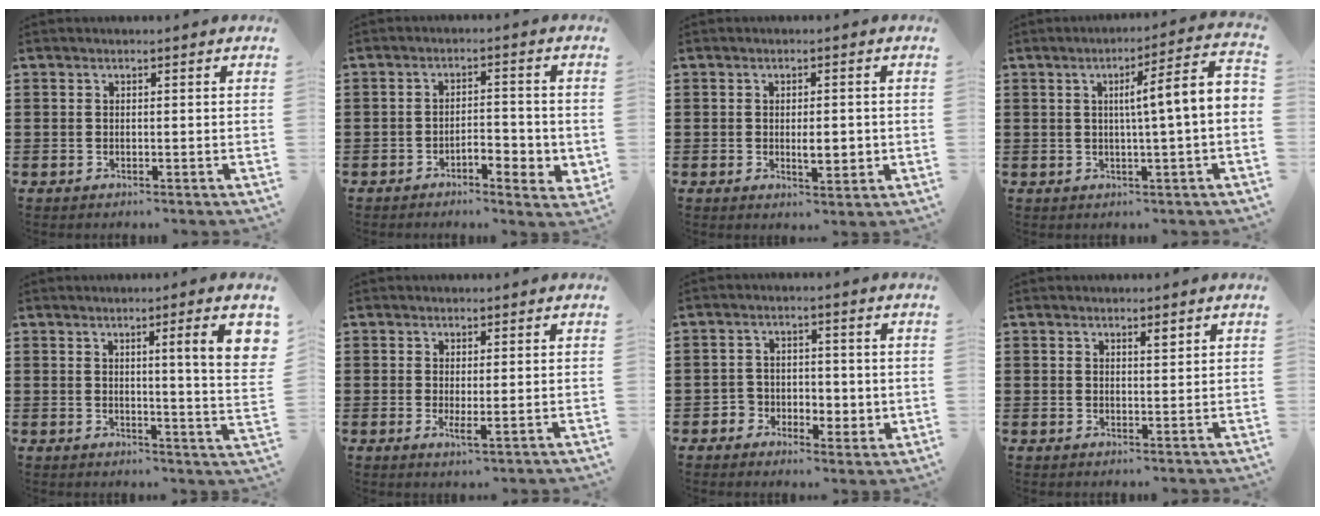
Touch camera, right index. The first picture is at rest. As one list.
[{"total": 3.7, "force": [-1.9, 1.5, 2.8], "torque": [-0.049, 0.004, -0.036]}, {"total": 3.6, "force": [-0.2, 1.4, 3.3], "torque": [-0.053, -0.001, -0.006]}, {"total": 6.4, "force": [0.1, -0.5, 6.4], "torque": [-0.112, -0.017, -0.010]}, {"total": 7.0, "force": [2.8, -0.2, 6.4], "torque": [-0.101, -0.017, 0.038]}, {"total": 2.1, "force": [0.2, 0.2, 2.1], "torque": [-0.038, -0.005, 0.004]}, {"total": 3.3, "force": [-0.7, 3.1, 0.8], "torque": [-0.029, 0.009, -0.018]}, {"total": 1.6, "force": [1.2, 0.5, 0.8], "torque": [-0.009, 0.000, 0.020]}]